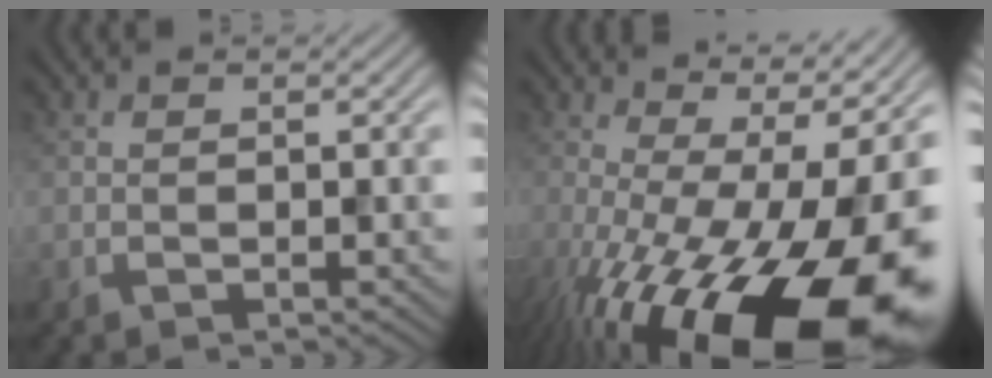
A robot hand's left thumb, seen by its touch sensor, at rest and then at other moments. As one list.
[{"total": 20.9, "force": [-7.2, 9.0, 17.4], "torque": [-0.261, -0.048, -0.098]}]